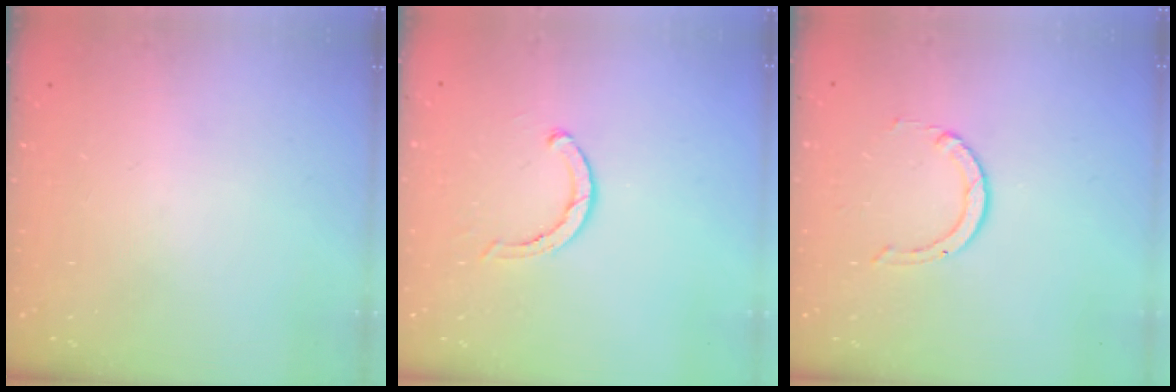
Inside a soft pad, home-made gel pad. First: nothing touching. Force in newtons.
{"total": 2.8, "press": 2.8, "slide": 0.2}
{"total": 1.5, "press": 1.5, "slide": 0.2}